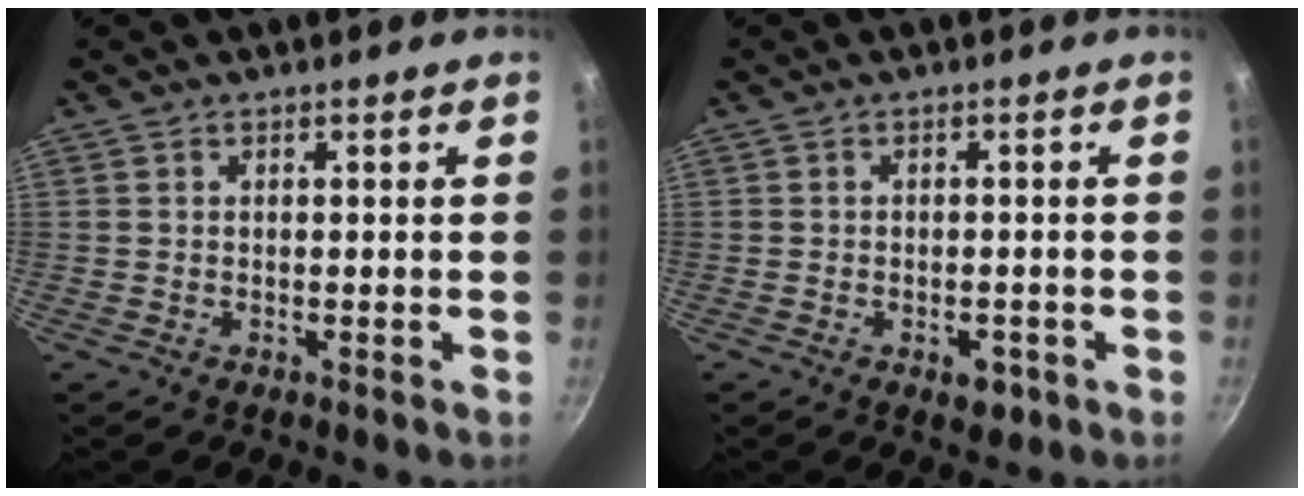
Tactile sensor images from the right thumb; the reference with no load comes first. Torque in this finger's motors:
{"motor_torque": [0.15, 0.05, 0.24, -0.20, 0.02]}